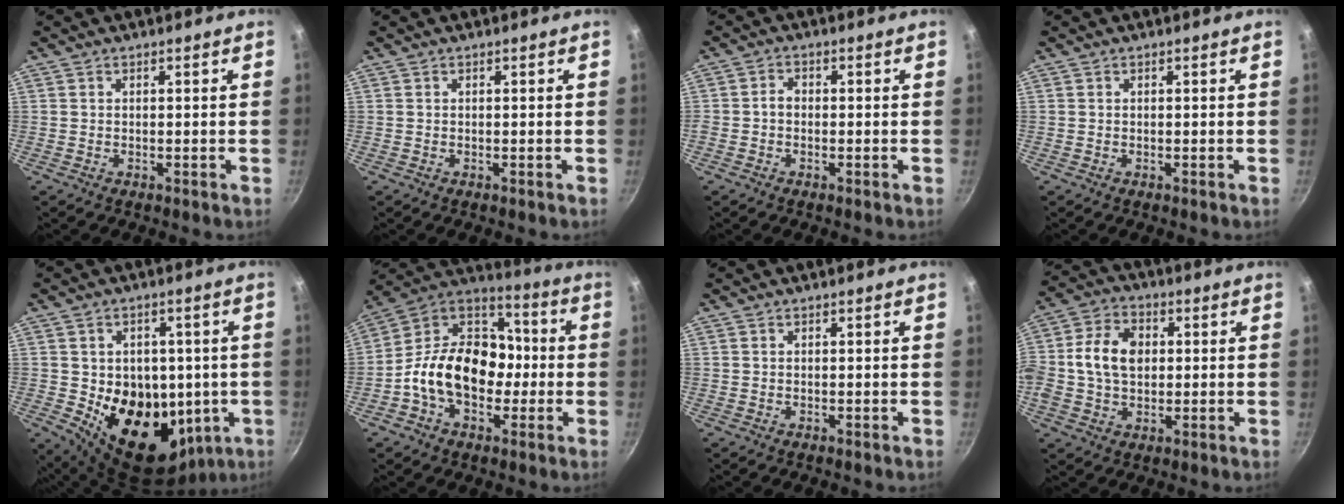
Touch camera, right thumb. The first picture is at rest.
{"total": 0.0}
{"total": 2.0, "force": [-0.5, 1.5, 1.2], "torque": [-0.017, 0.012, -0.013]}
{"total": 0.0}
{"total": 19.4, "force": [-2.0, 14.2, 13.1], "torque": [-0.165, -0.009, -0.008]}
{"total": 19.2, "force": [-3.1, 13.9, 12.9], "torque": [-0.170, 0.057, -0.071]}
{"total": 0.0}
{"total": 11.5, "force": [1.0, 8.3, 7.9], "torque": [-0.133, 0.014, 0.001]}